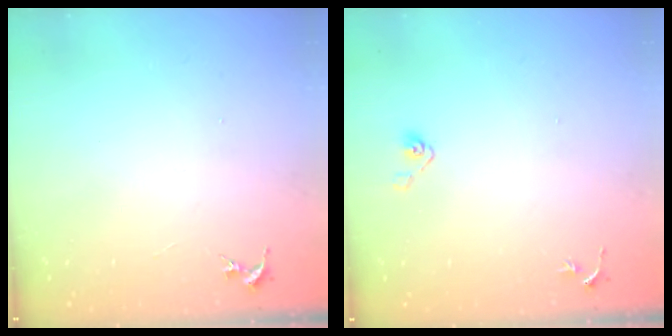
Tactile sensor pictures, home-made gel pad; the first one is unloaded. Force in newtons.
{"total": 3.8, "press": 3.3, "slide": 1.9}